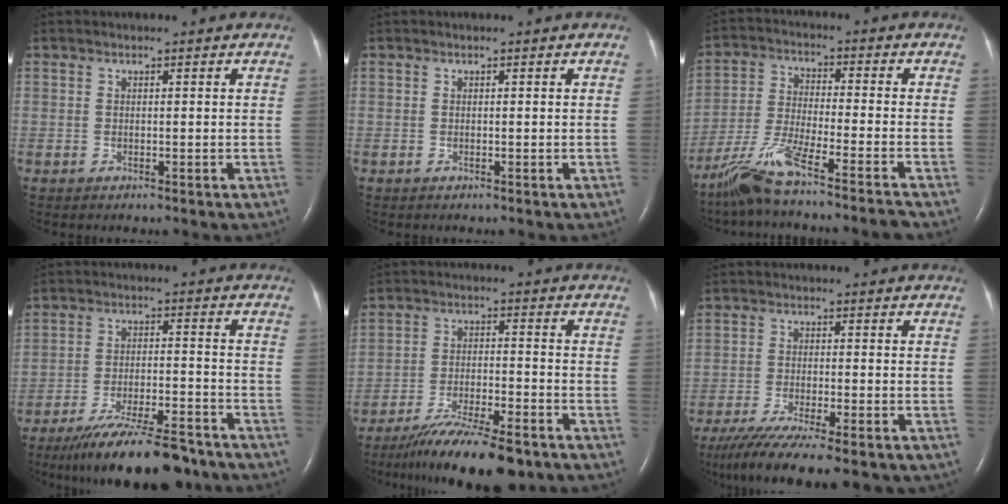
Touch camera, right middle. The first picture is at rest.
{"total": 0.0}
{"total": 12.1, "force": [-10.0, -1.3, 6.8], "torque": [-0.129, -0.019, -0.175]}
{"total": 15.8, "force": [-13.2, 2.6, 8.3], "torque": [-0.123, -0.011, -0.205]}
{"total": 14.1, "force": [-11.3, 1.9, 8.1], "torque": [-0.140, -0.027, -0.184]}
{"total": 15.3, "force": [-12.1, 2.3, 9.1], "torque": [-0.148, -0.032, -0.187]}